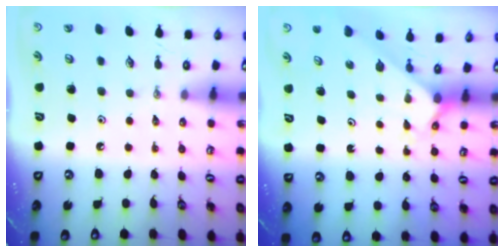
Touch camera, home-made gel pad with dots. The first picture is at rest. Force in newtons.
{"total": 2.0, "press": 2.0, "slide": 0.2}